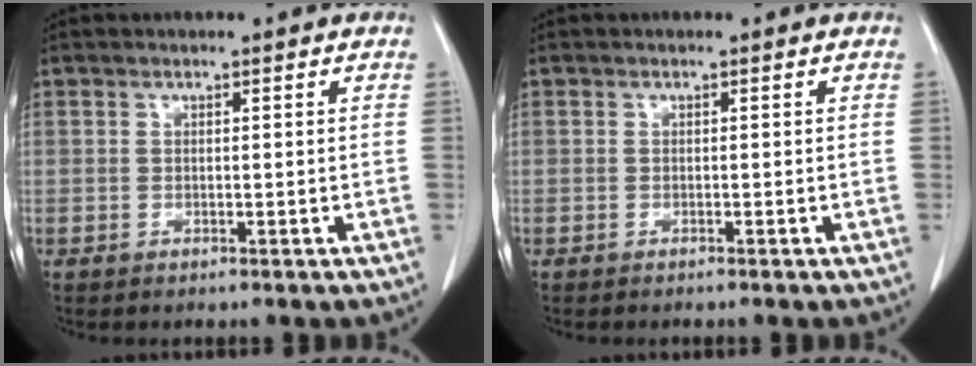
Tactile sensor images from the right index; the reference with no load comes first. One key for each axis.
{"total": 0.6, "fx": -0.6, "fy": -0.1, "fz": 0.2, "tx": 0.001, "ty": 0.001, "tz": -0.009}